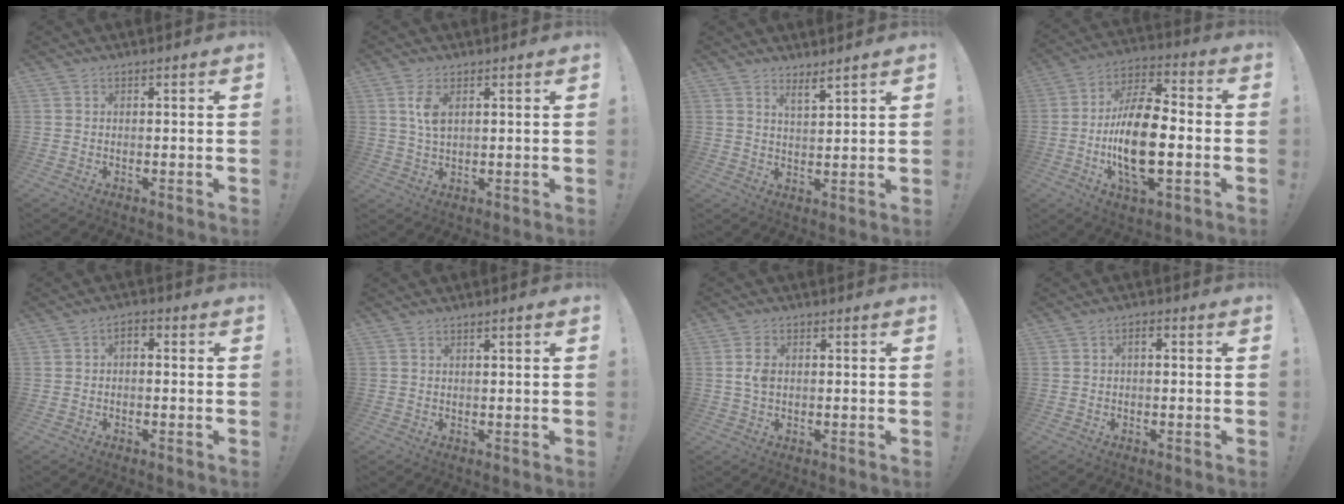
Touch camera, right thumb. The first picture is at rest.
{"total": 4.9, "force": [1.6, 2.2, 4.1], "torque": [-0.075, -0.005, 0.024]}
{"total": 4.2, "force": [3.7, 0.3, 2.1], "torque": [-0.031, -0.027, 0.061]}
{"total": 18.5, "force": [-3.6, 8.3, 16.1], "torque": [-0.319, 0.004, -0.064]}
{"total": 2.0, "force": [-1.0, 1.1, 1.3], "torque": [-0.026, 0.011, -0.017]}
{"total": 1.3, "force": [0.7, 0.0, 1.1], "torque": [-0.014, -0.002, 0.009]}
{"total": 3.8, "force": [0.3, 2.3, 3.0], "torque": [-0.057, 0.003, 0.003]}
{"total": 1.5, "force": [-0.4, 0.5, 1.4], "torque": [-0.030, 0.009, -0.008]}